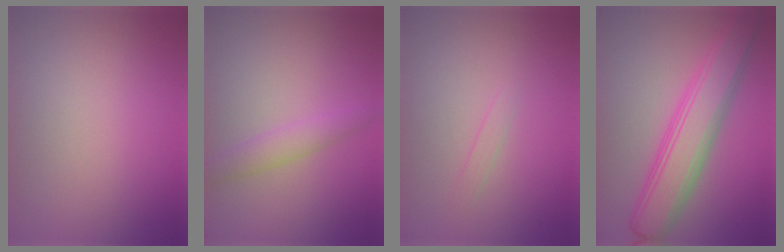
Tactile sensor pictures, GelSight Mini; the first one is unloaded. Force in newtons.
{"total": 2.0, "press": 2.0, "slide": 0.1}
{"total": 0.7, "press": 0.7, "slide": 0.0}
{"total": 6.3, "press": 6.3, "slide": 0.1}